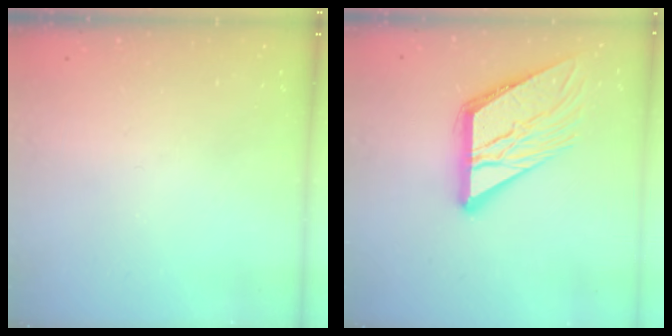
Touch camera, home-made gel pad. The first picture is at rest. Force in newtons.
{"total": 16.2, "press": 16.1, "slide": 1.8}